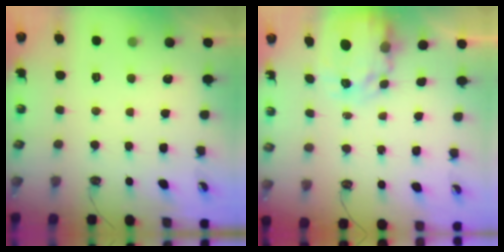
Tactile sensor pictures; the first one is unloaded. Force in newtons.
{"total": 5.0, "press": 5.0, "slide": 0.4}